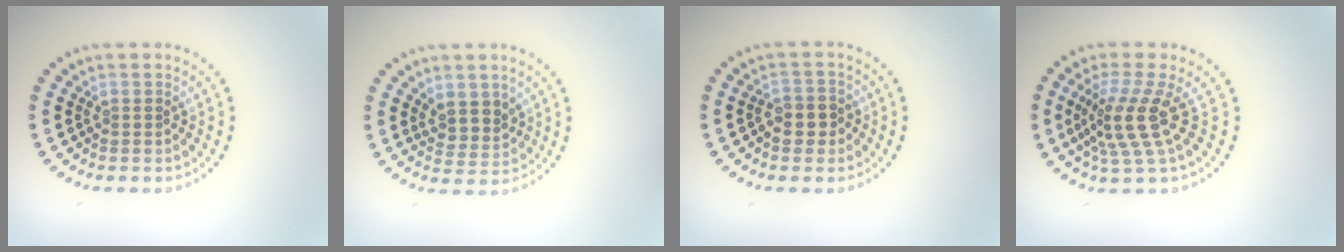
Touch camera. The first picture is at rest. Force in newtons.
{"total": 2.8, "press": 2.4, "slide": 1.4}
{"total": 2.5, "press": 2.4, "slide": 0.6}
{"total": 4.3, "press": 3.0, "slide": 3.0}